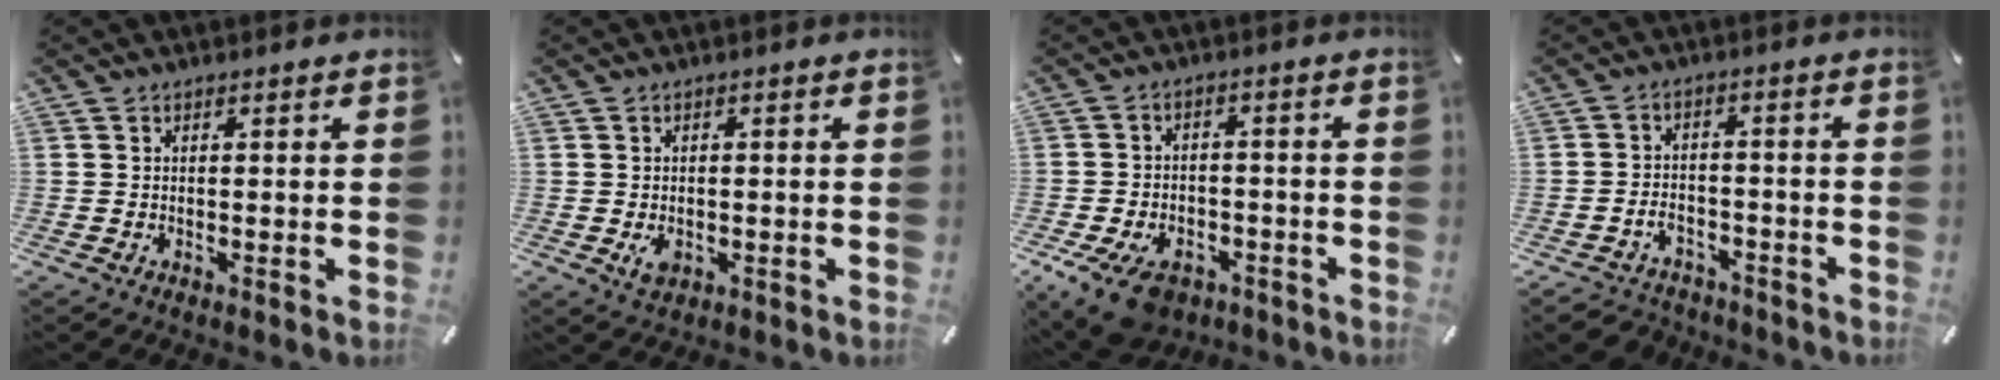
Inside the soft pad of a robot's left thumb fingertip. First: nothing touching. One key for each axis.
{"total": 2.9, "fx": -0.7, "fy": 2.1, "fz": 1.9, "tx": -0.031, "ty": -0.002, "tz": -0.014}
{"total": 9.9, "fx": -5.9, "fy": 6.0, "fz": 5.2, "tx": -0.100, "ty": 0.033, "tz": -0.103}
{"total": 4.5, "fx": -2.6, "fy": 3.2, "fz": 1.7, "tx": -0.040, "ty": 0.006, "tz": -0.052}